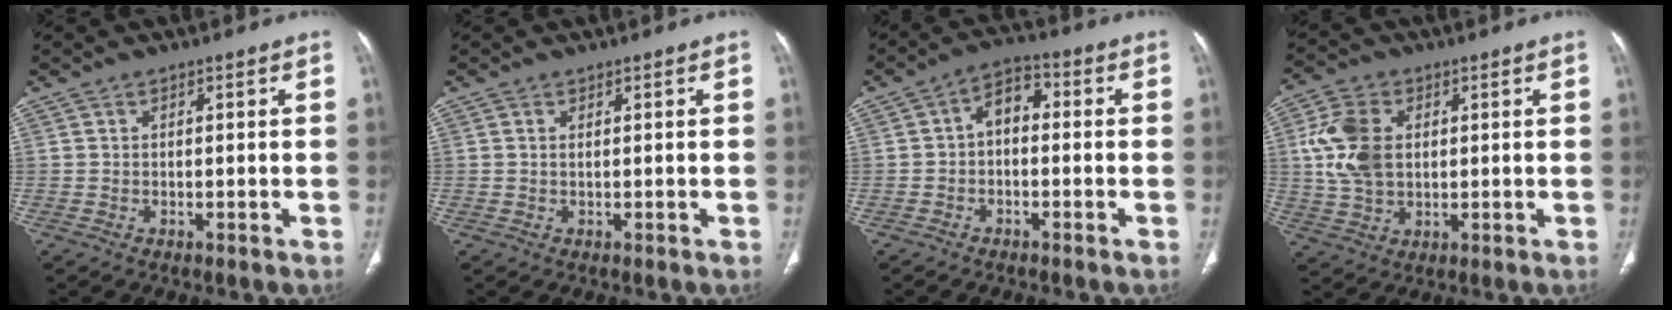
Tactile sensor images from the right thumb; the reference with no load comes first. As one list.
[{"total": 0.6, "force": [0.2, 0.3, 0.5], "torque": [-0.015, 0.004, 0.004]}, {"total": 5.3, "force": [-0.5, 3.5, 4.0], "torque": [-0.050, 0.027, -0.022]}, {"total": 10.7, "force": [1.7, 7.3, 7.5], "torque": [-0.147, 0.003, 0.036]}]